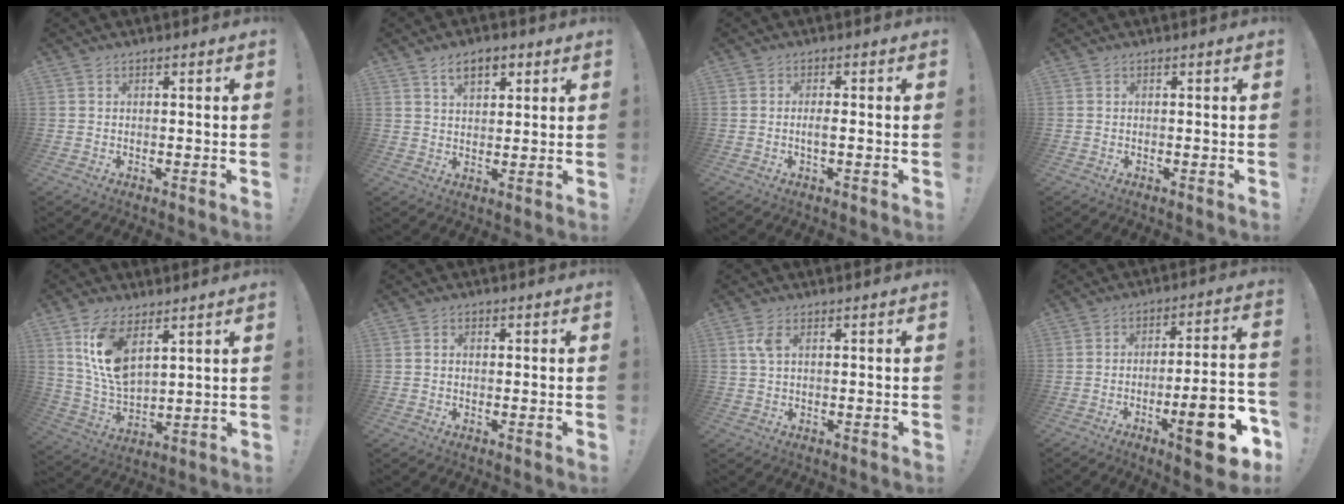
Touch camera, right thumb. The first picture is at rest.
{"total": 7.1, "force": [3.7, 3.9, 4.6], "torque": [-0.072, -0.002, 0.065]}
{"total": 2.1, "force": [-0.5, 0.4, 2.0], "torque": [-0.035, 0.001, -0.009]}
{"total": 0.0}
{"total": 12.5, "force": [7.0, 6.4, 8.2], "torque": [-0.172, -0.027, 0.132]}
{"total": 1.2, "force": [0.1, 1.0, 0.7], "torque": [-0.006, 0.000, 0.001]}
{"total": 3.5, "force": [1.4, 1.6, 2.8], "torque": [-0.052, 0.001, 0.023]}
{"total": 16.5, "force": [-7.7, 3.8, 14.1], "torque": [-0.174, 0.034, -0.114]}